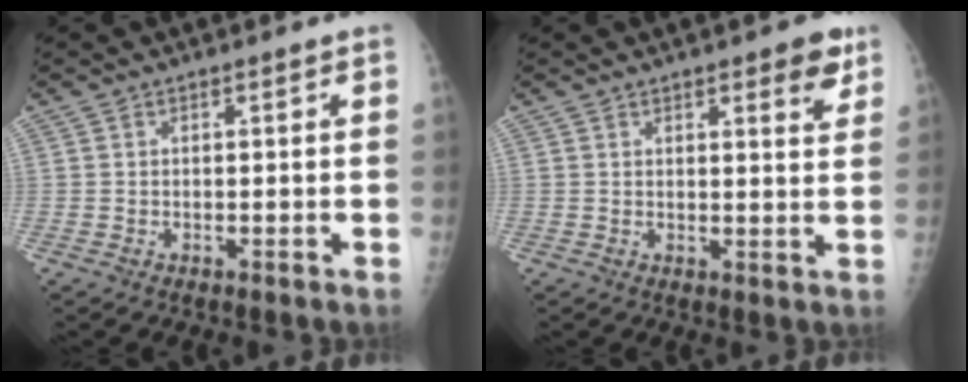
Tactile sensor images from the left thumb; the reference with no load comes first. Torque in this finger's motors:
{"motor_torque": [-0.05, 0.10, 0.03, 0.00, 0.03]}